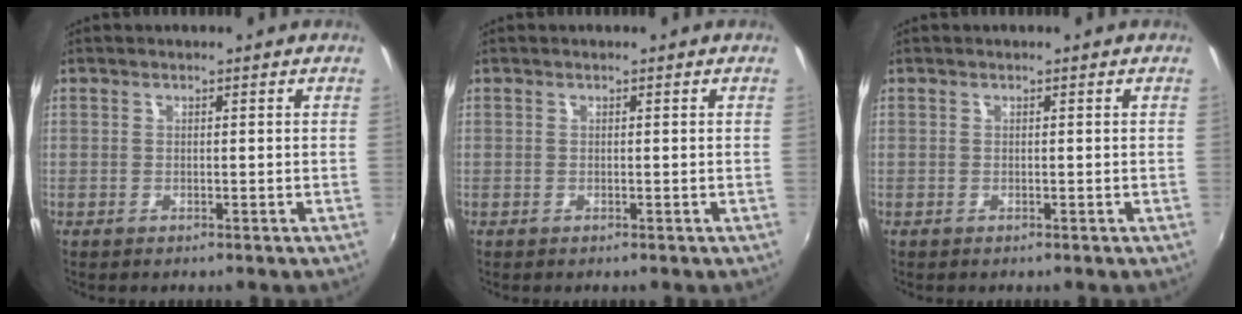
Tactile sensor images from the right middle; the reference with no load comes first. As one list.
[{"total": 0.0}, {"total": 0.0}]